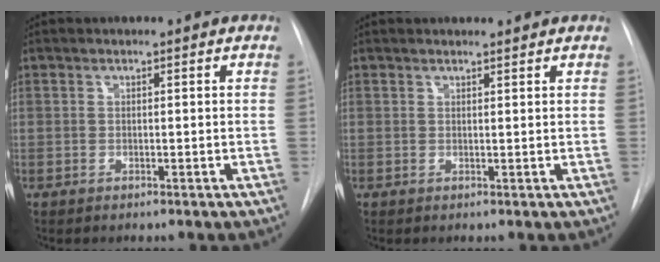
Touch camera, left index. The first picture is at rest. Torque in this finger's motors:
{"motor_torque": [0.81, -1.33, -0.31, -0.01]}